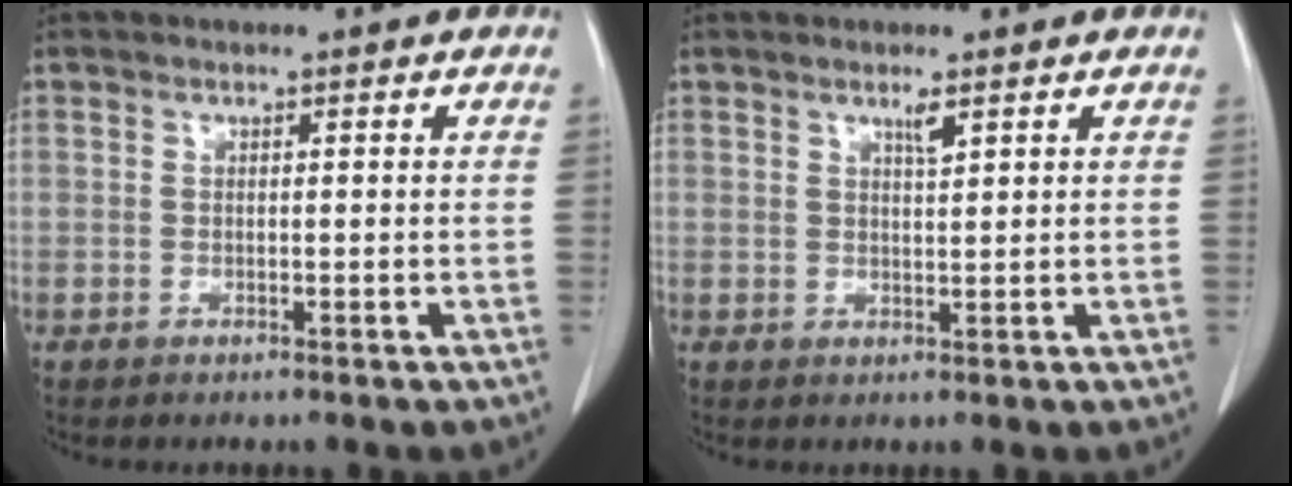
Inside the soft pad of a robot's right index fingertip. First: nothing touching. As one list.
[{"total": 1.7, "force": [1.1, 0.1, 1.3], "torque": [-0.025, -0.003, 0.021]}]